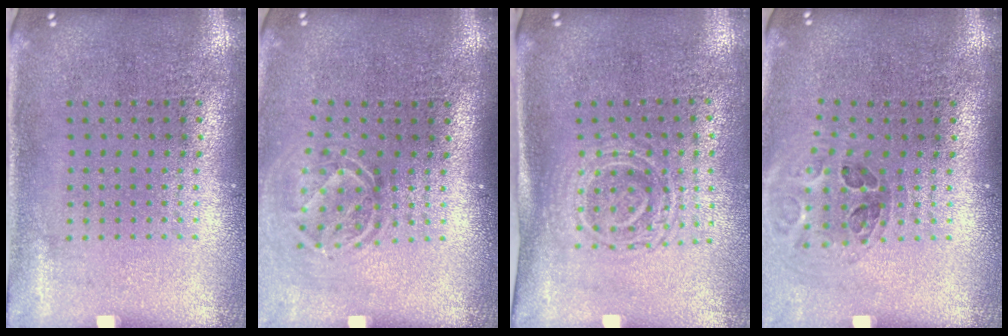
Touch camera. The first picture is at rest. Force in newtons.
{"total": 1.6, "press": 1.1, "slide": 1.2}
{"total": 1.6, "press": 1.3, "slide": 0.9}
{"total": 0.9, "press": 0.9, "slide": 0.2}